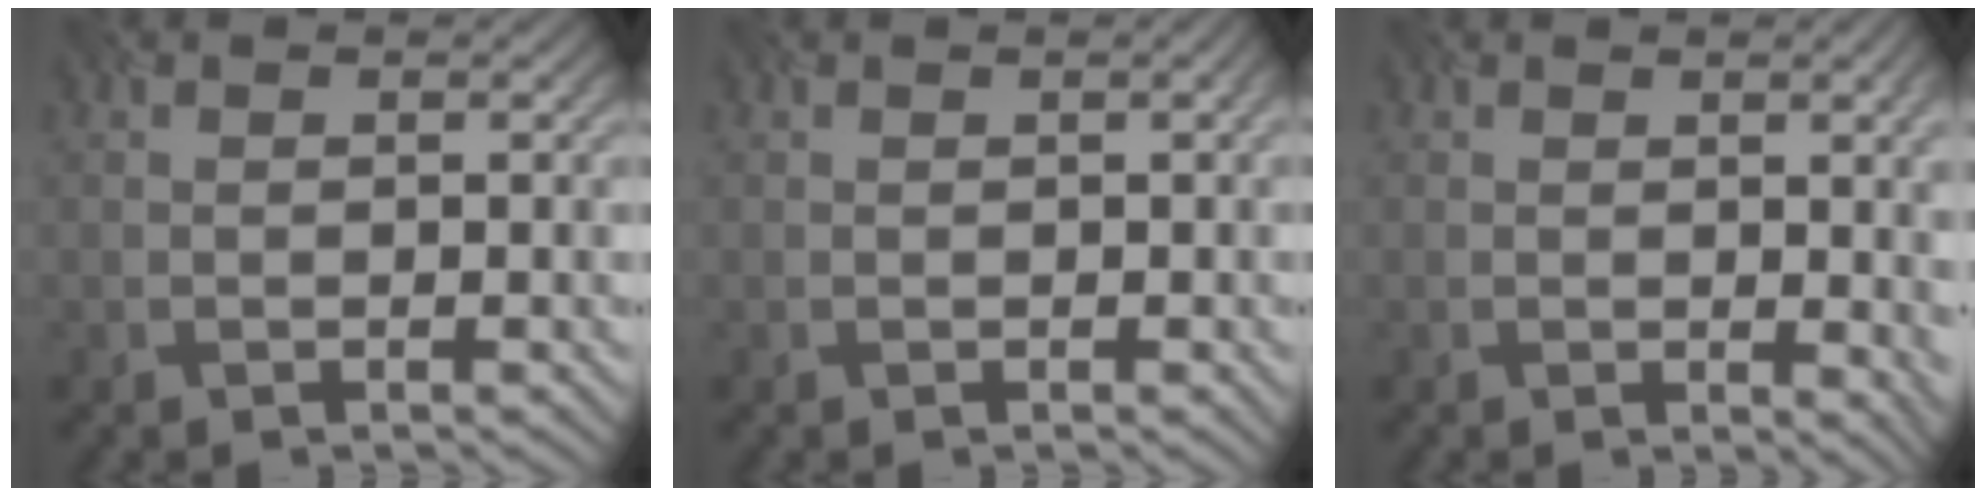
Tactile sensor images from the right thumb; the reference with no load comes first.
{"total": 2.1, "force": [0.3, 0.9, 1.8], "torque": [-0.010, 0.008, 0.001]}
{"total": 7.9, "force": [0.0, 2.9, 7.4], "torque": [-0.062, 0.013, 0.008]}